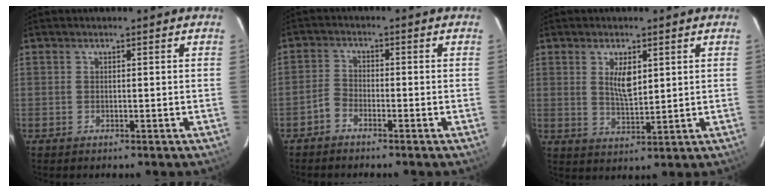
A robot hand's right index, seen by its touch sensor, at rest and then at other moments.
{"total": 2.4, "force": [-1.9, 1.2, 0.9], "torque": [-0.027, 0.009, -0.040]}
{"total": 5.4, "force": [1.8, 2.3, 4.6], "torque": [-0.078, -0.003, 0.038]}